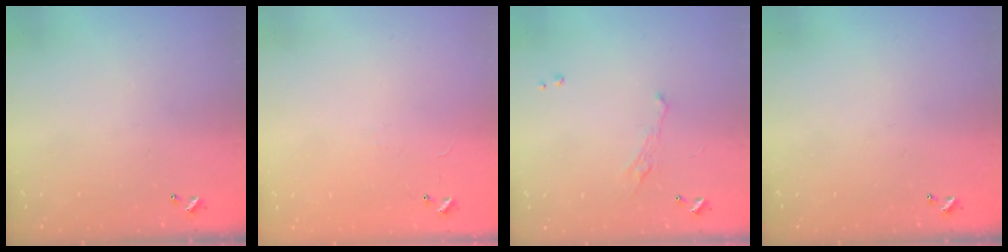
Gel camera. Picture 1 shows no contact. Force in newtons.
{"total": 8.0, "press": 7.9, "slide": 0.5}
{"total": 2.3, "press": 2.1, "slide": 0.8}
{"total": 0.0}